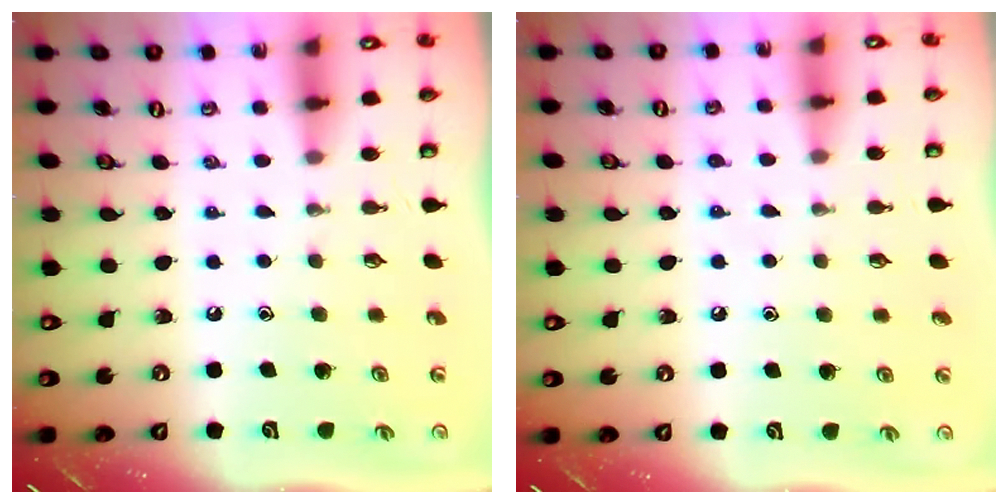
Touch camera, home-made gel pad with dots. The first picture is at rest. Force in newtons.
{"total": 4.5, "press": 4.4, "slide": 0.8}